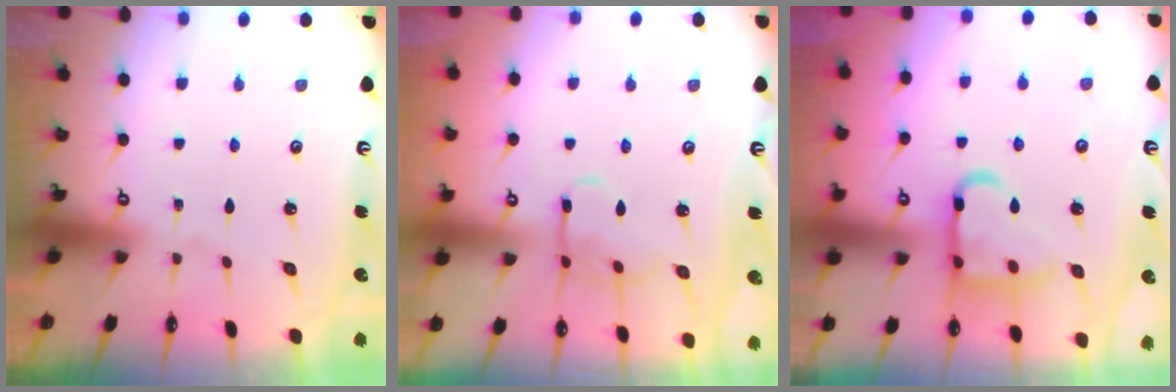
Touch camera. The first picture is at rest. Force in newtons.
{"total": 10.3, "press": 10.3, "slide": 0.7}
{"total": 14.7, "press": 14.7, "slide": 1.4}